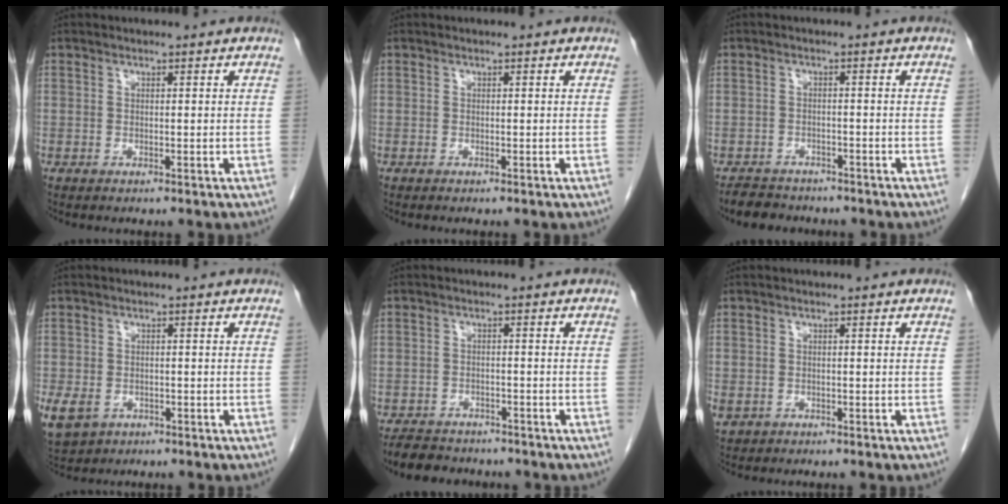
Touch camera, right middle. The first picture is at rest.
{"total": 0.0}
{"total": 5.0, "force": [-4.4, 2.1, 0.8], "torque": [-0.017, -0.005, -0.068]}
{"total": 10.0, "force": [-4.1, 8.0, 4.4], "torque": [-0.132, -0.005, -0.056]}
{"total": 6.4, "force": [-5.6, 2.6, 1.6], "torque": [-0.027, -0.007, -0.083]}
{"total": 1.7, "force": [-0.6, 1.5, 0.6], "torque": [-0.015, 0.001, -0.001]}